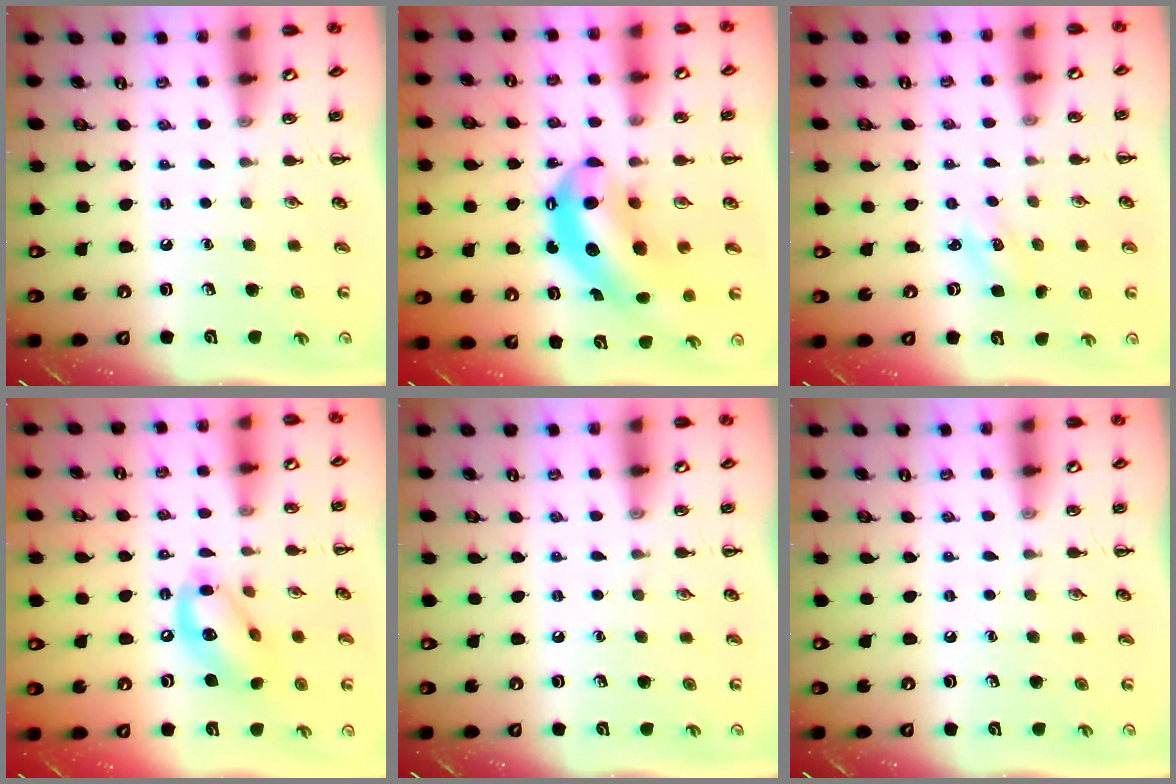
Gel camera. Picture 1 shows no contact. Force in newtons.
{"total": 9.7, "press": 9.4, "slide": 2.4}
{"total": 2.2, "press": 2.1, "slide": 0.6}
{"total": 13.5, "press": 13.1, "slide": 3.1}
{"total": 0.0}
{"total": 0.0}